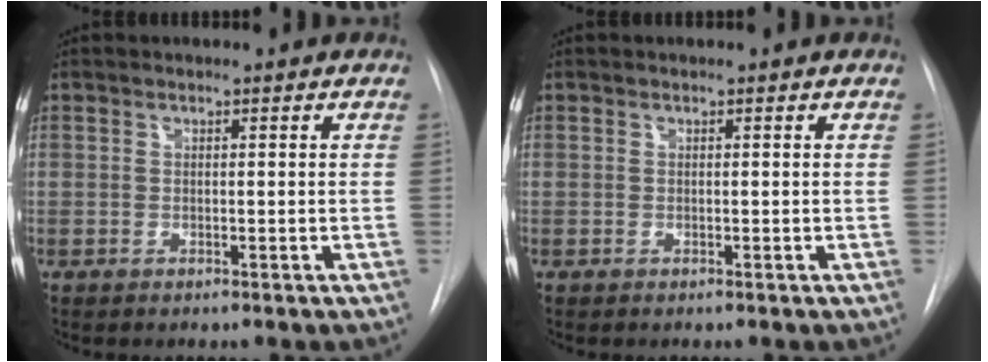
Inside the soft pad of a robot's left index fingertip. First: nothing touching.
{"total": 0.0}